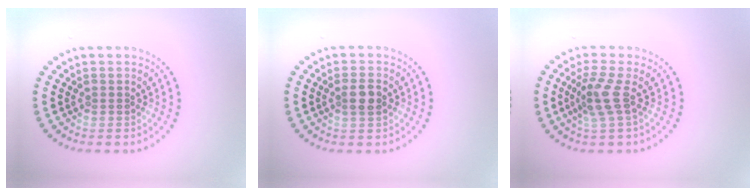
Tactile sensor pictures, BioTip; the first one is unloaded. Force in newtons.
{"total": 1.9, "press": 1.8, "slide": 0.6}
{"total": 2.7, "press": 2.0, "slide": 1.8}